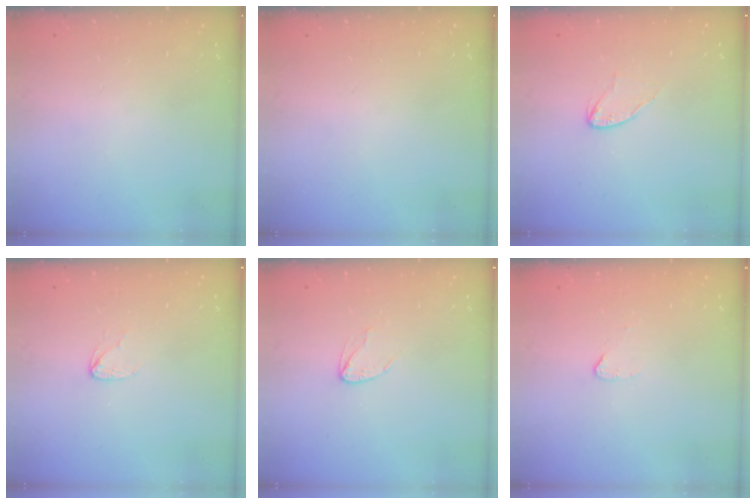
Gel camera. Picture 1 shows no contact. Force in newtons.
{"total": 0.0}
{"total": 3.7, "press": 3.7, "slide": 0.3}
{"total": 3.5, "press": 3.5, "slide": 0.3}
{"total": 3.3, "press": 3.3, "slide": 0.3}
{"total": 2.5, "press": 2.5, "slide": 0.2}